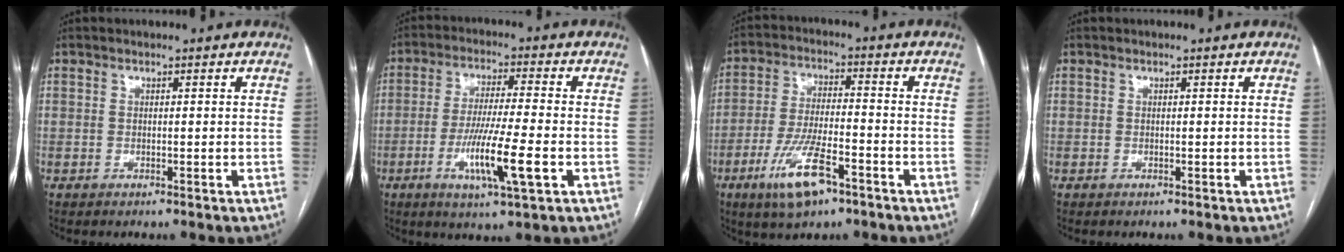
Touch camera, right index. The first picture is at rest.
{"total": 11.0, "force": [-3.5, 0.4, 10.4], "torque": [-0.195, -0.017, -0.064]}
{"total": 10.6, "force": [-5.8, 2.9, 8.4], "torque": [-0.171, -0.009, -0.101]}
{"total": 0.0}